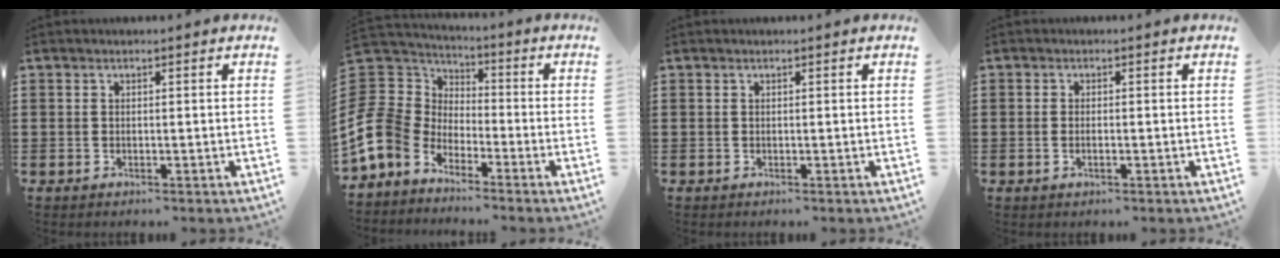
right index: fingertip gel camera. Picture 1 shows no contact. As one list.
[{"total": 8.1, "force": [-4.6, 6.3, 2.1], "torque": [-0.109, -0.010, -0.101]}, {"total": 0.0}, {"total": 1.0, "force": [-0.1, 0.4, 0.9], "torque": [-0.017, -0.002, -0.002]}]